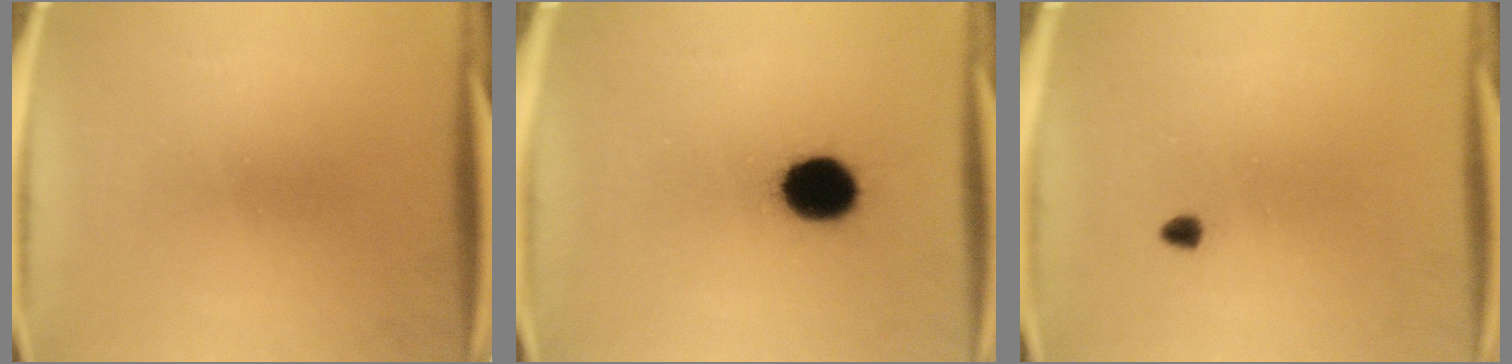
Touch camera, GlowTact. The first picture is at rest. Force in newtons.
{"total": 12.4}
{"total": 0.9}